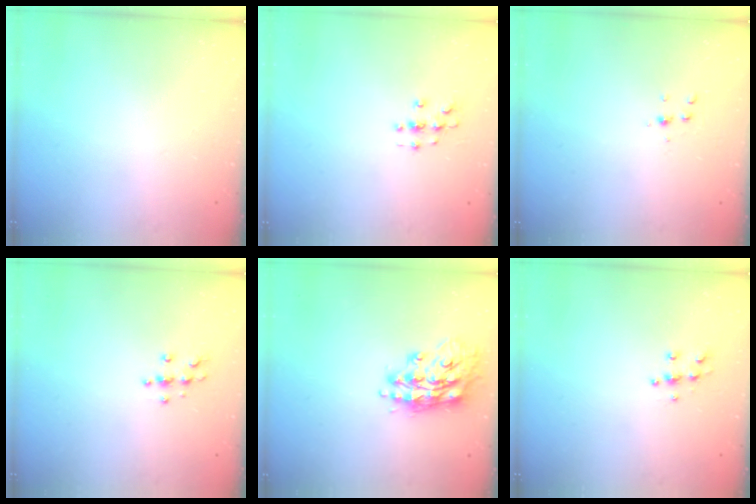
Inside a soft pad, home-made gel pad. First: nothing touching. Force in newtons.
{"total": 3.1, "press": 3.1, "slide": 0.3}
{"total": 4.4, "press": 4.3, "slide": 0.4}
{"total": 5.6, "press": 5.5, "slide": 0.7}
{"total": 15.5, "press": 15.5, "slide": 1.4}
{"total": 5.6, "press": 5.6, "slide": 0.6}